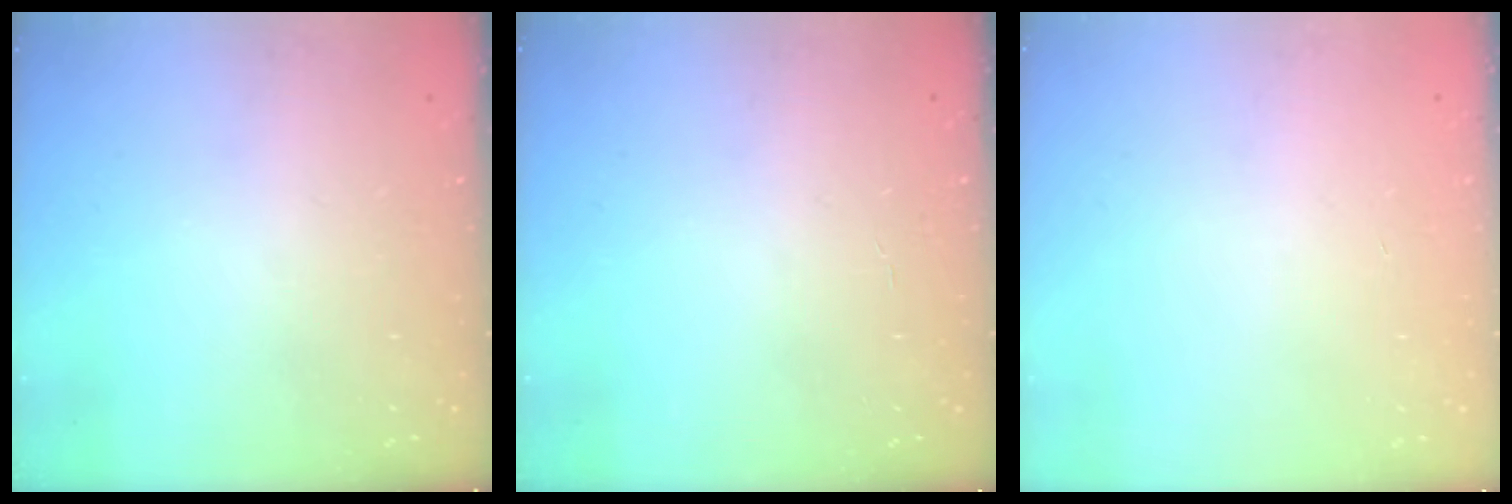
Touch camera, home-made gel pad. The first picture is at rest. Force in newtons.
{"total": 0.9, "press": 0.9, "slide": 0.1}
{"total": 0.0}